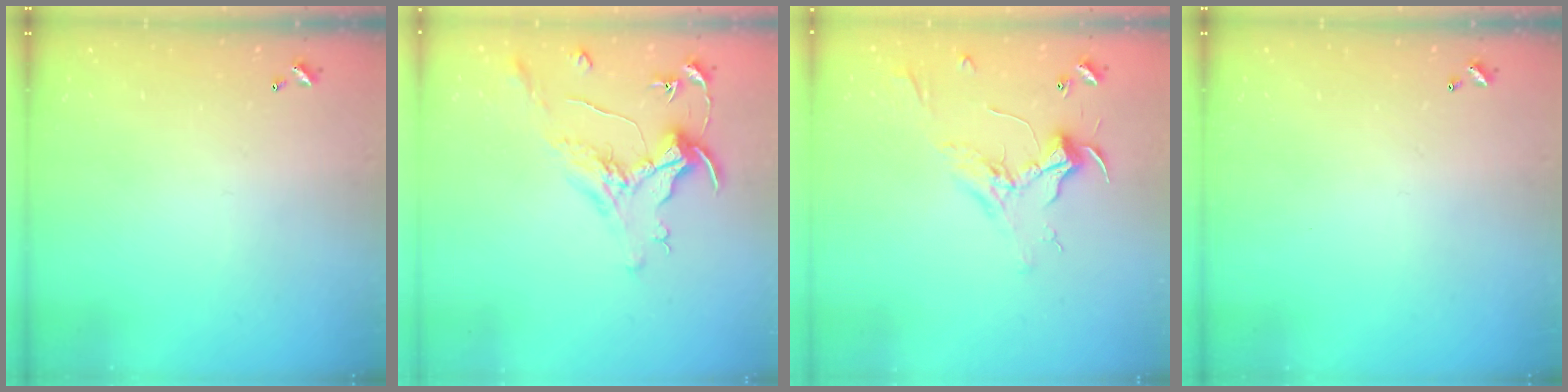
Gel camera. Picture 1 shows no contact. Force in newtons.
{"total": 1.6, "press": 1.4, "slide": 0.7}
{"total": 2.2, "press": 2.1, "slide": 0.7}
{"total": 0.0}